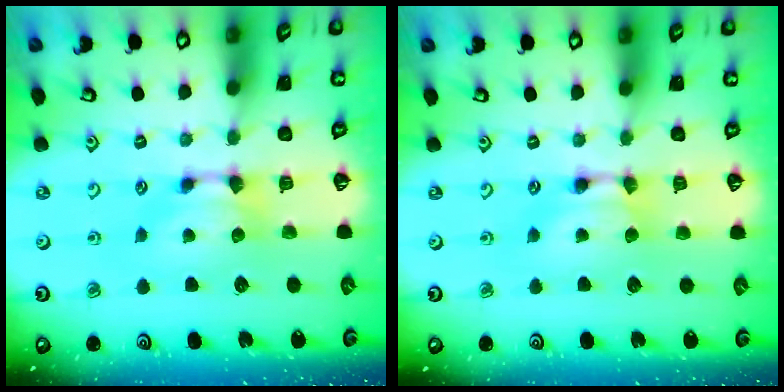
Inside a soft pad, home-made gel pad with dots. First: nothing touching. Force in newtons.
{"total": 1.6, "press": 1.6, "slide": 0.1}